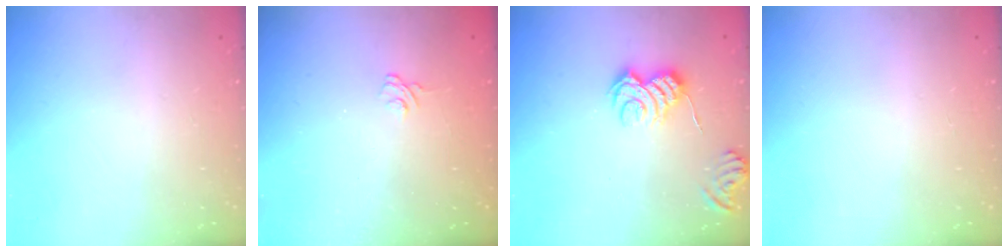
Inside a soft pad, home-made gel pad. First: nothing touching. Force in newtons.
{"total": 2.5, "press": 2.1, "slide": 1.3}
{"total": 6.1, "press": 6.1, "slide": 0.6}
{"total": 0.0}